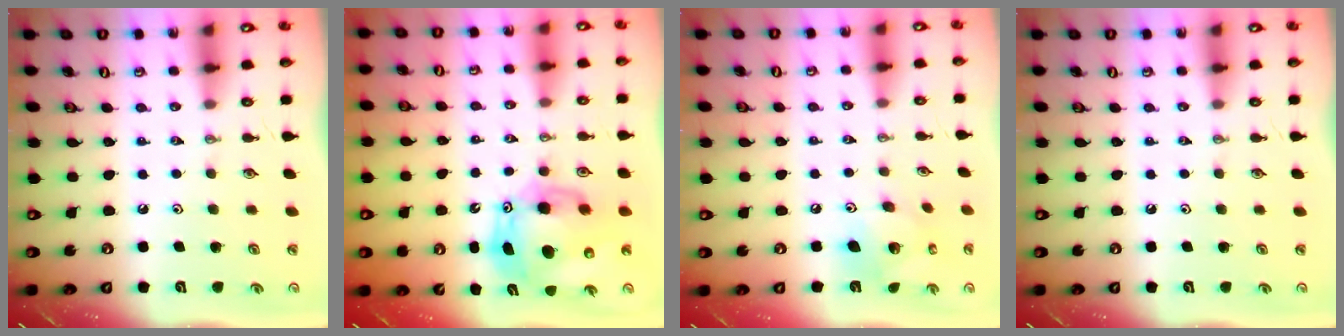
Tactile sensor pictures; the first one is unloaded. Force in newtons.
{"total": 13.9, "press": 13.6, "slide": 2.7}
{"total": 11.3, "press": 11.3, "slide": 0.9}
{"total": 0.0}